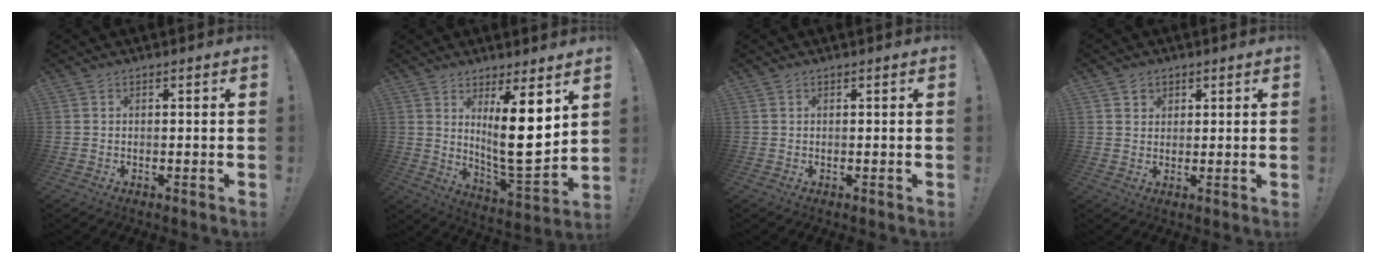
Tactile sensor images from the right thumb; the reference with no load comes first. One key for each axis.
{"total": 15.2, "fx": 5.0, "fy": 3.7, "fz": 13.8, "tx": -0.218, "ty": -0.048, "tz": 0.079}
{"total": 0.0}
{"total": 2.8, "fx": 1.7, "fy": 2.2, "fz": 0.4, "tx": 0.001, "ty": -0.009, "tz": 0.029}